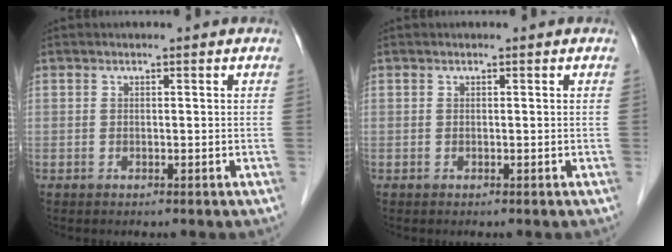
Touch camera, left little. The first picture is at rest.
{"total": 0.0}